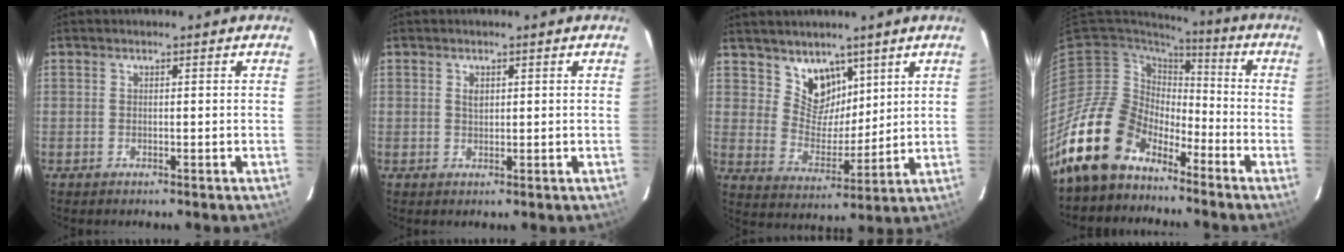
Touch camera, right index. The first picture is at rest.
{"total": 1.5, "force": [0.5, 0.9, 1.0], "torque": [-0.016, 0.003, 0.009]}
{"total": 8.4, "force": [5.7, 5.7, 2.3], "torque": [-0.032, -0.005, 0.114]}
{"total": 15.0, "force": [-11.3, 8.9, 4.4], "torque": [-0.100, 0.016, -0.206]}